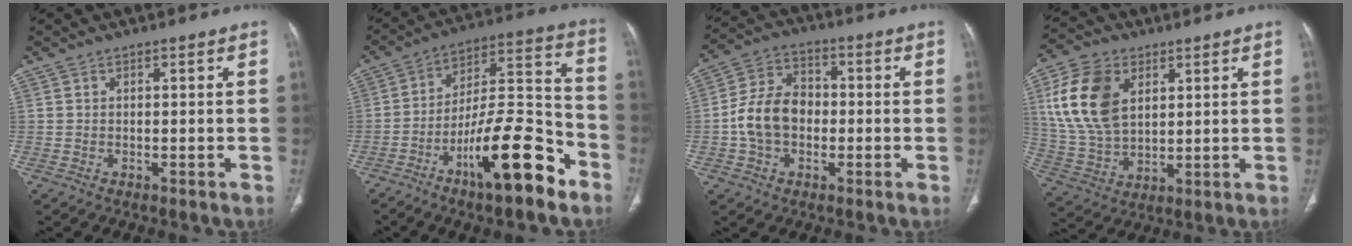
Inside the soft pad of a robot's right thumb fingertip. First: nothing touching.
{"total": 19.3, "force": [-10.6, 5.4, 15.1], "torque": [-0.245, 0.075, -0.174]}
{"total": 10.6, "force": [-1.3, 7.8, 7.0], "torque": [-0.122, 0.032, -0.032]}
{"total": 15.6, "force": [4.9, 10.2, 10.7], "torque": [-0.193, -0.010, 0.101]}